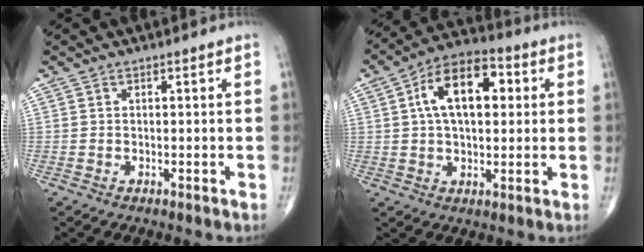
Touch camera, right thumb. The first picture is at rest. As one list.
[{"total": 13.9, "force": [3.0, 7.6, 11.2], "torque": [-0.170, 0.021, 0.042]}]